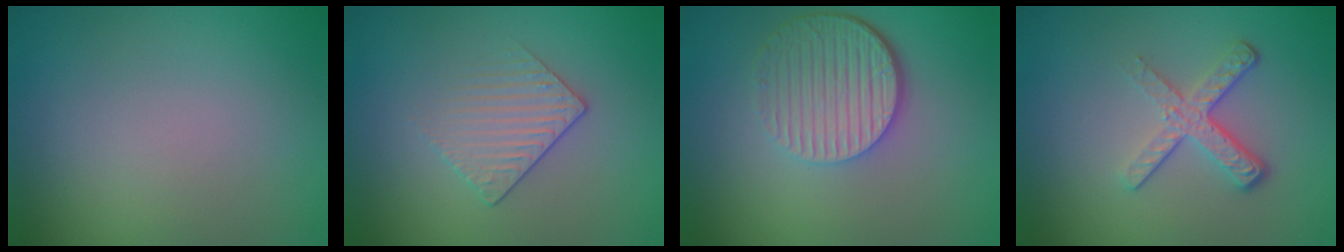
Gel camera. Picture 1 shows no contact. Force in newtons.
{"total": 1.9, "press": 1.6, "slide": 1.0}
{"total": 5.6, "press": 4.1, "slide": 3.8}
{"total": 3.6, "press": 2.4, "slide": 2.6}